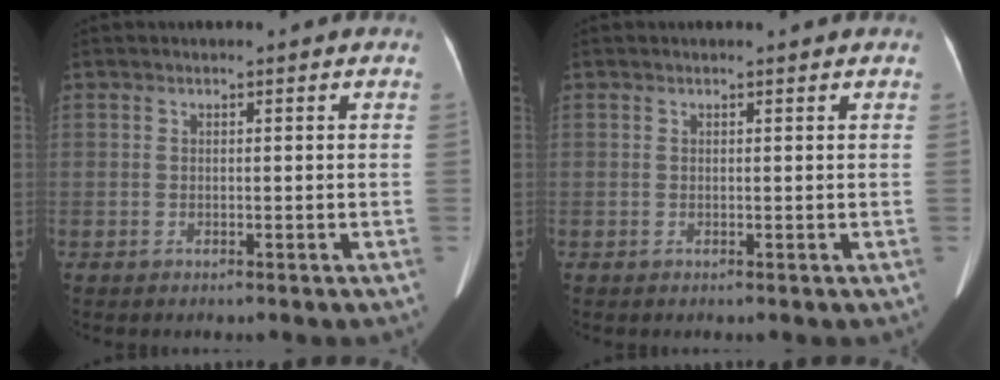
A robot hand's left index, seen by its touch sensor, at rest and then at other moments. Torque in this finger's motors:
{"motor_torque": [0.12, -0.02, 0.10, 0.02]}